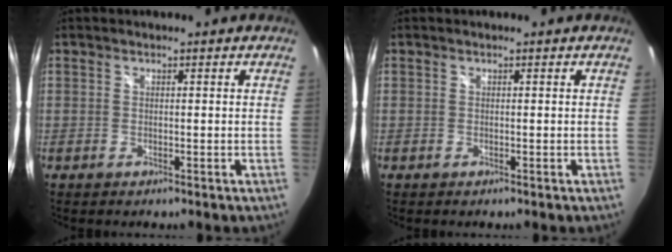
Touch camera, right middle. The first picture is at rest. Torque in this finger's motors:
{"motor_torque": [0.00, 0.01, 0.00, 0.01]}